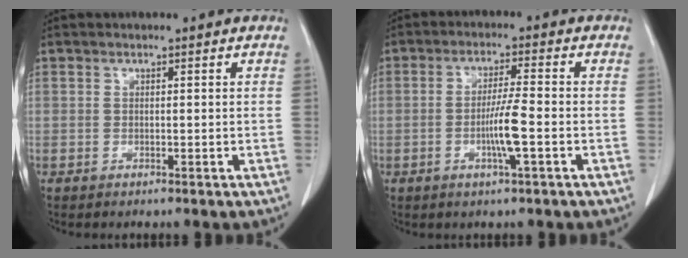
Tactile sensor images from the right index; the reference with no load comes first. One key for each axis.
{"total": 5.5, "fx": -1.5, "fy": -0.2, "fz": 5.3, "tx": -0.103, "ty": -0.005, "tz": -0.029}